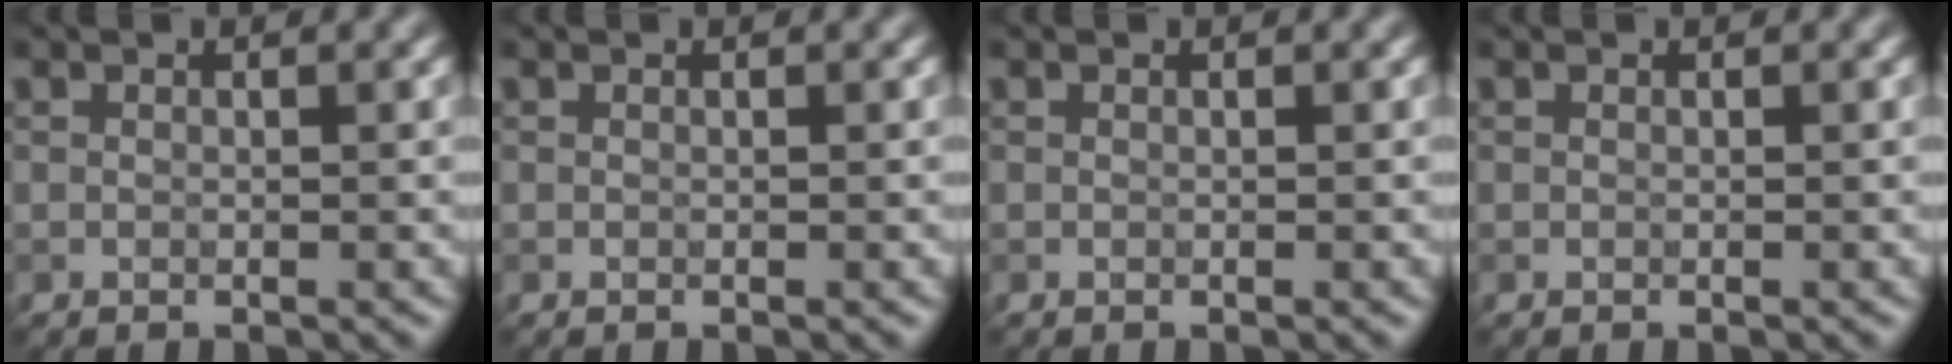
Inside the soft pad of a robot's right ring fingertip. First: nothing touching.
{"total": 0.0}
{"total": 0.0}
{"total": 0.0}